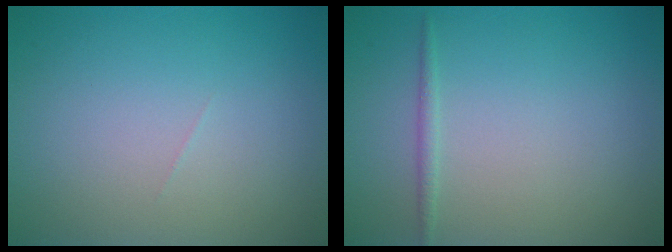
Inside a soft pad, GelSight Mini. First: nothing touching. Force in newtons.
{"total": 0.8, "press": 0.8, "slide": 0.0}